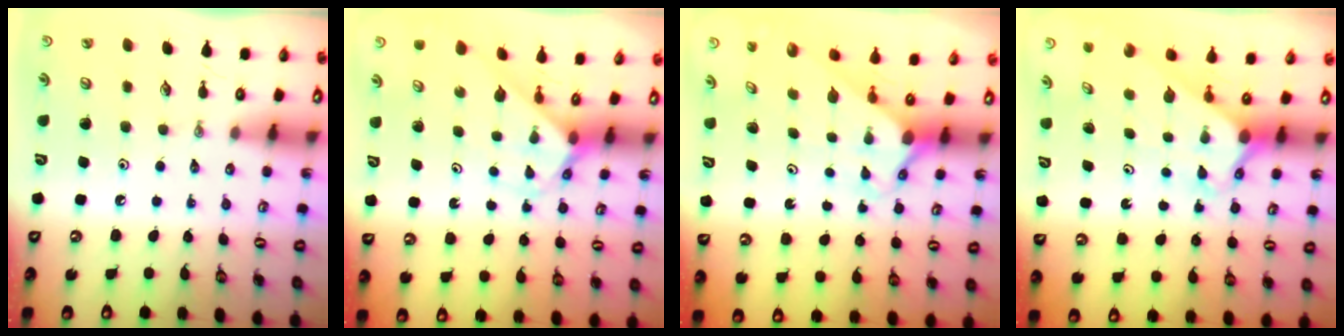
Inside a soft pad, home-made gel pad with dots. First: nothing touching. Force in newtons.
{"total": 2.6, "press": 2.6, "slide": 0.2}
{"total": 2.2, "press": 2.2, "slide": 0.2}
{"total": 2.6, "press": 2.6, "slide": 0.1}